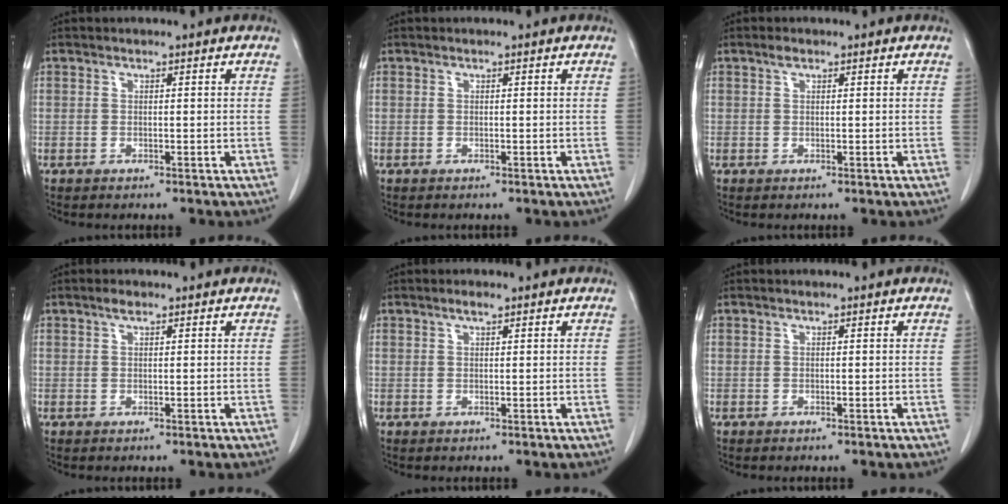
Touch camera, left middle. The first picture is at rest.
{"total": 0.0}
{"total": 0.9, "force": [0.6, 0.4, 0.5], "torque": [-0.010, 0.006, 0.009]}
{"total": 1.0, "force": [0.7, 0.3, 0.7], "torque": [-0.016, 0.005, 0.013]}
{"total": 1.1, "force": [0.8, 0.2, 0.8], "torque": [-0.018, 0.002, 0.015]}
{"total": 0.0}